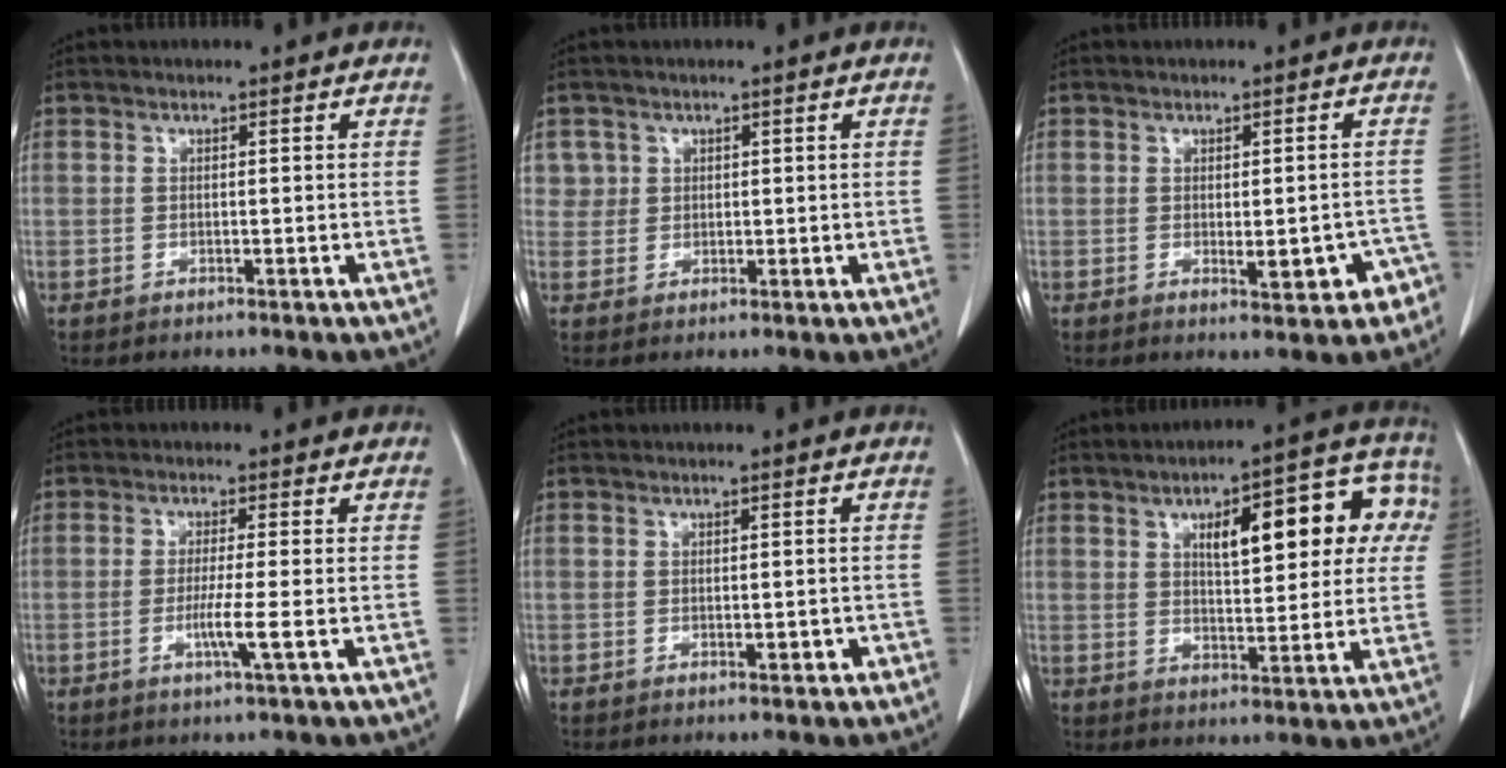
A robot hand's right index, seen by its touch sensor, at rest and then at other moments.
{"total": 2.4, "force": [1.1, 2.1, -0.3], "torque": [0.021, 0.002, 0.013]}
{"total": 5.2, "force": [-2.1, 2.0, 4.4], "torque": [-0.039, 0.008, -0.019]}
{"total": 4.0, "force": [-1.1, -0.8, 3.8], "torque": [-0.074, -0.010, -0.022]}
{"total": 1.2, "force": [-0.5, 0.5, 1.0], "torque": [-0.012, 0.000, -0.004]}
{"total": 14.6, "force": [4.4, 5.1, 13.0], "torque": [-0.163, 0.041, 0.056]}